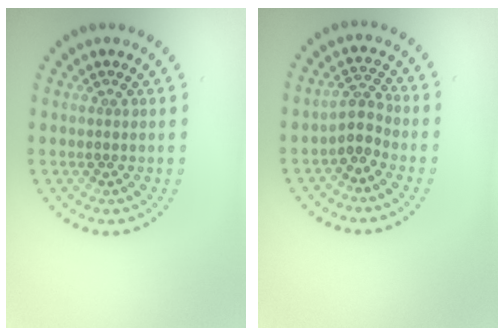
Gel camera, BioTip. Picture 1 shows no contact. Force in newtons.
{"total": 2.3, "press": 1.7, "slide": 1.5}